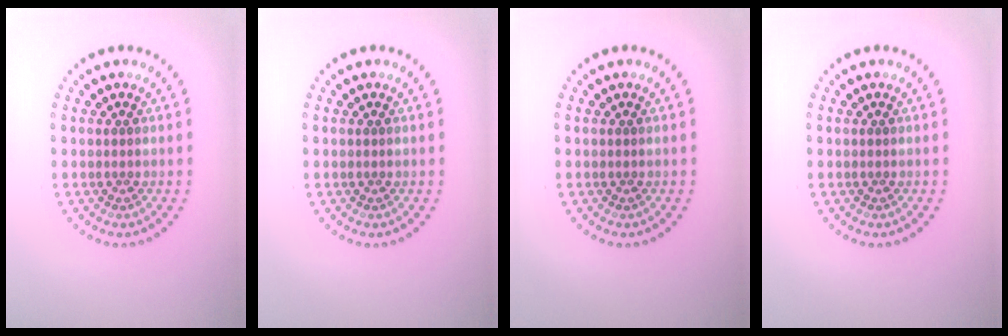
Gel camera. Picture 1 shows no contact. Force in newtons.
{"total": 0.0}
{"total": 0.0}
{"total": 0.0}